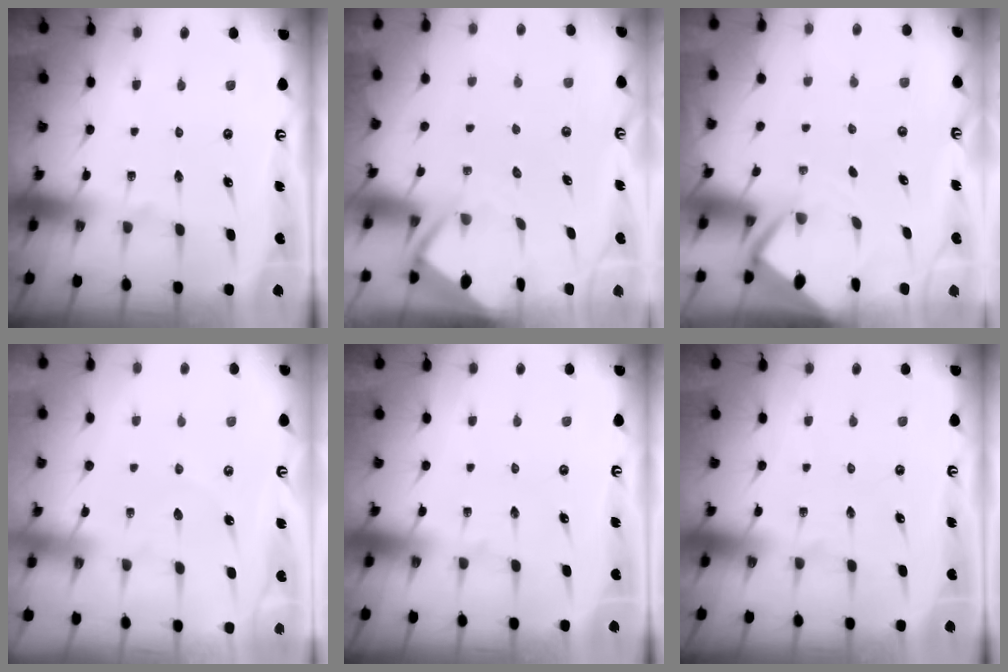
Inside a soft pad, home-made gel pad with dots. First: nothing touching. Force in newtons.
{"total": 3.5, "press": 3.5, "slide": 0.3}
{"total": 2.6, "press": 2.6, "slide": 0.3}
{"total": 2.5, "press": 2.5, "slide": 0.3}
{"total": 0.0}
{"total": 0.0}